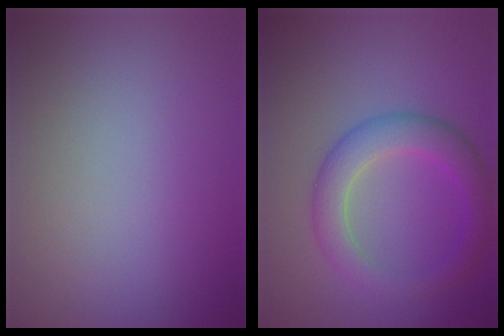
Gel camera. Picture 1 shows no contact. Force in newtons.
{"total": 4.3, "press": 4.3, "slide": 0.3}